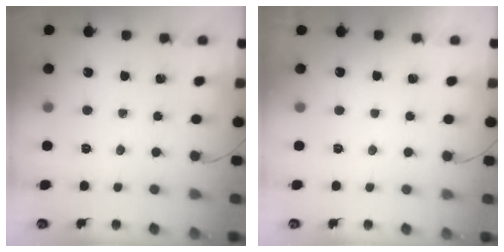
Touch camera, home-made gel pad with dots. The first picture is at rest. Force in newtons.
{"total": 3.0, "press": 3.0, "slide": 0.1}